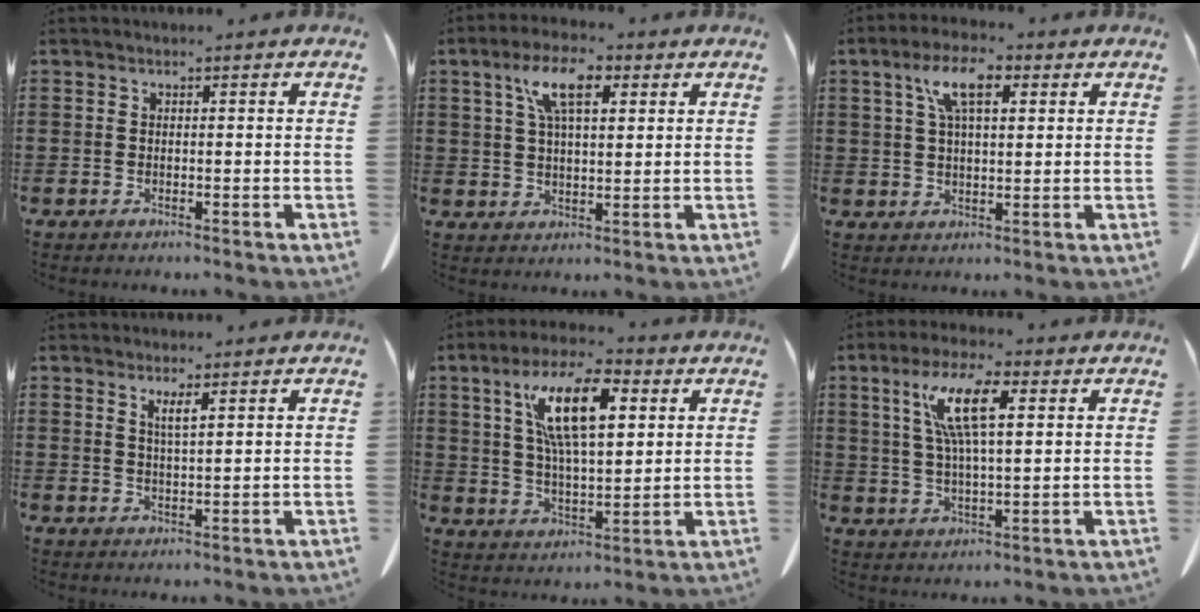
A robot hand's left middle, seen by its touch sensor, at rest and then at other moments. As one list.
[{"total": 8.0, "force": [3.7, 2.9, 6.4], "torque": [-0.130, 0.011, 0.062]}, {"total": 7.2, "force": [3.2, 2.6, 6.0], "torque": [-0.128, 0.013, 0.055]}, {"total": 2.3, "force": [1.5, 0.2, 1.8], "torque": [-0.038, -0.002, 0.028]}, {"total": 13.3, "force": [5.7, 4.5, 11.2], "torque": [-0.236, 0.001, 0.097]}, {"total": 9.8, "force": [3.8, 2.7, 8.6], "torque": [-0.183, 0.010, 0.064]}]